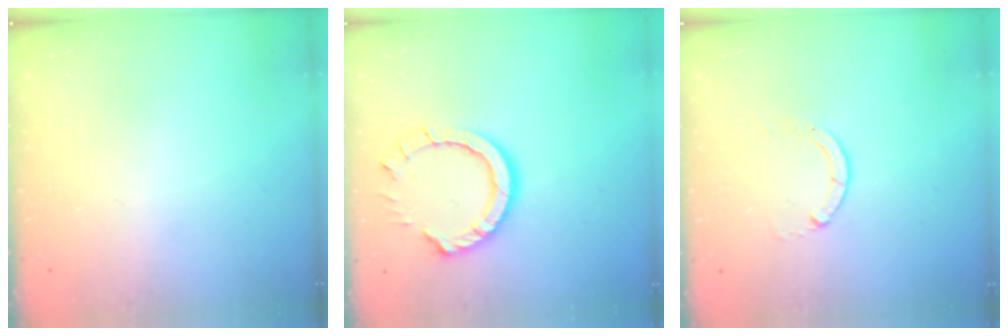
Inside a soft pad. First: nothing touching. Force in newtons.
{"total": 10.6, "press": 10.6, "slide": 0.9}
{"total": 0.0}